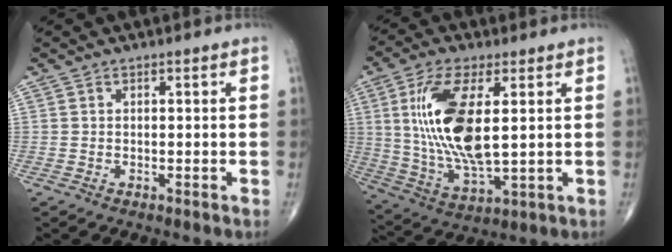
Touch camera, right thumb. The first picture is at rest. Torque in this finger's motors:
{"motor_torque": [0.78, 4.12, 1.86, 0.71, 0.67]}